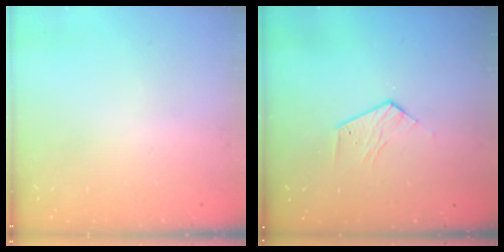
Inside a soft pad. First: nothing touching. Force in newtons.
{"total": 3.7, "press": 3.7, "slide": 0.3}